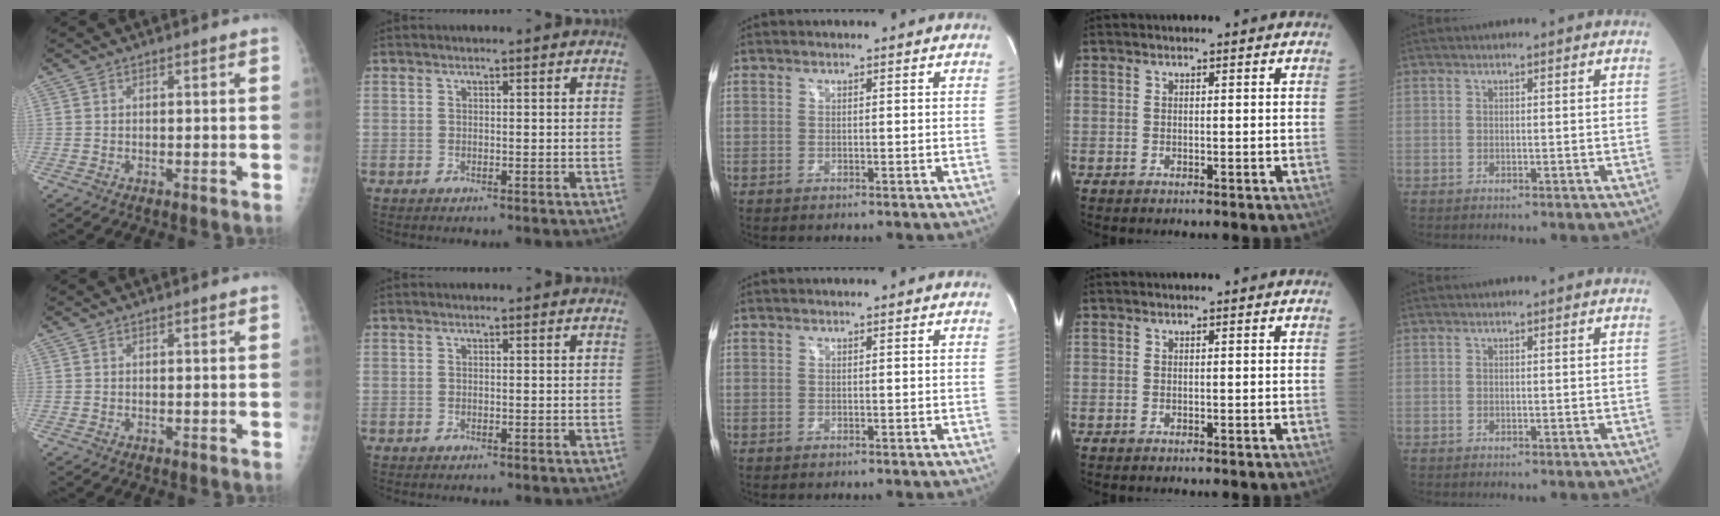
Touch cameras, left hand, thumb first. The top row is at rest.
{}